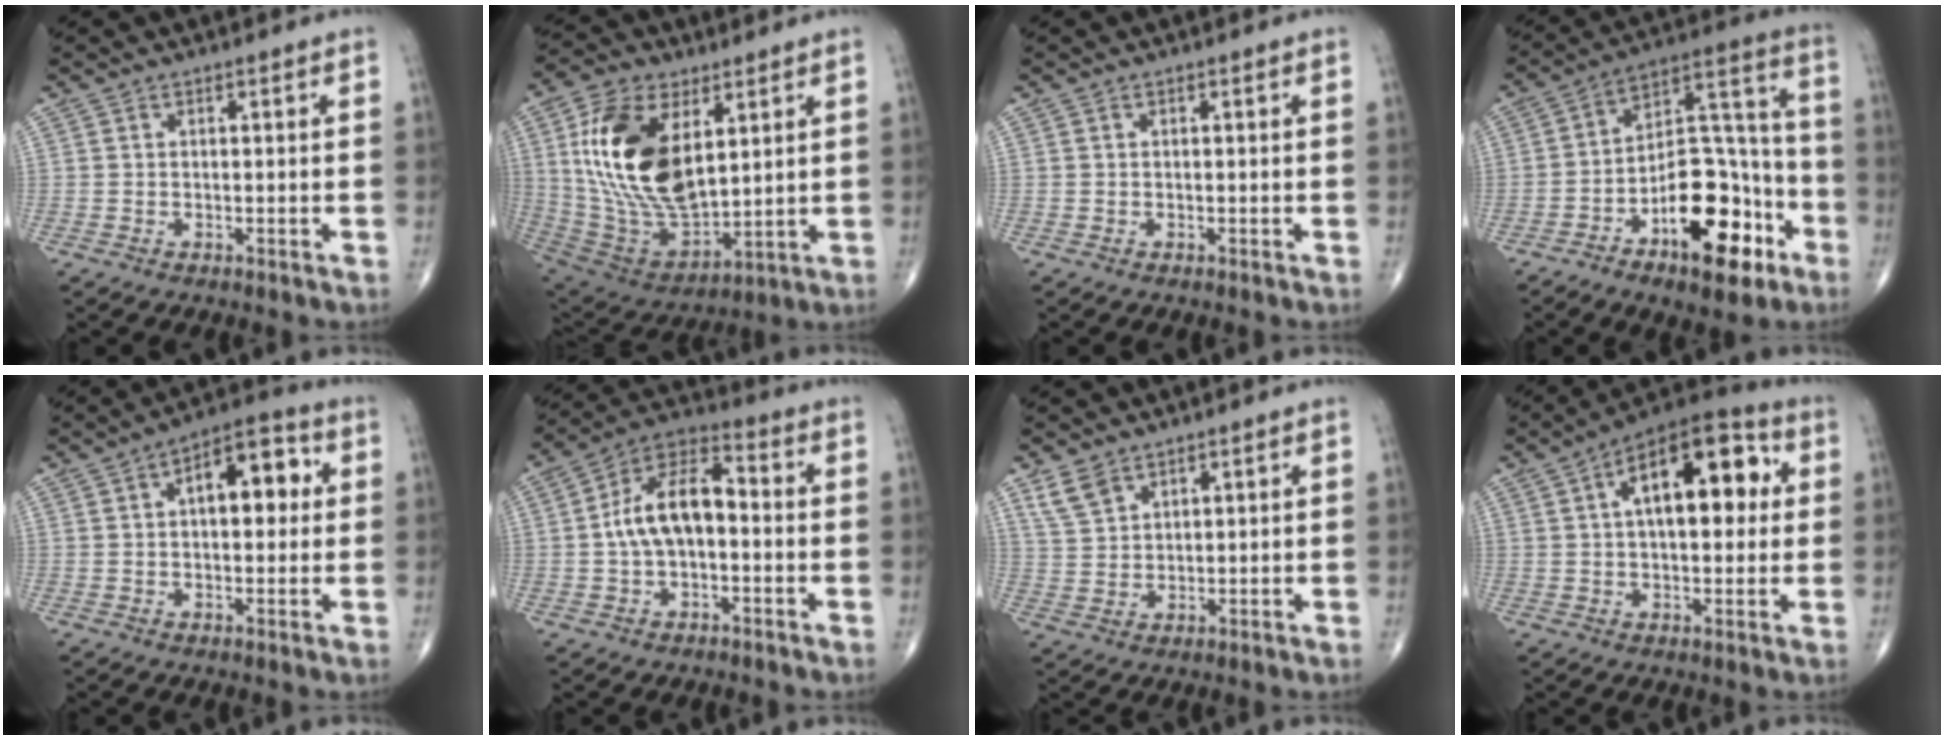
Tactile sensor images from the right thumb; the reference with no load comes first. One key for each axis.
{"total": 21.8, "fx": 5.9, "fy": 11.8, "fz": 17.4, "tx": -0.322, "ty": -0.029, "tz": 0.120}
{"total": 0.0}
{"total": 21.0, "fx": -9.5, "fy": 9.8, "fz": 16.0, "tx": -0.212, "ty": 0.077, "tz": -0.140}
{"total": 10.9, "fx": 2.2, "fy": 5.6, "fz": 9.1, "tx": -0.103, "ty": 0.024, "tz": 0.025}
{"total": 12.0, "fx": -0.4, "fy": 6.6, "fz": 10.0, "tx": -0.177, "ty": 0.041, "tz": -0.018}
{"total": 4.7, "fx": 3.3, "fy": 2.7, "fz": 1.9, "tx": -0.029, "ty": -0.013, "tz": 0.073}
{"total": 18.0, "fx": 4.2, "fy": 8.8, "fz": 15.1, "tx": -0.197, "ty": 0.026, "tz": 0.053}